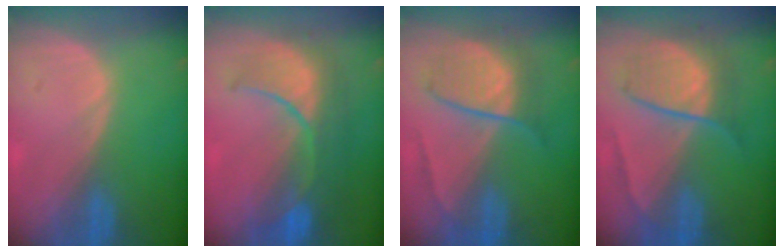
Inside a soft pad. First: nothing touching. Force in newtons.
{"total": 10.5, "press": 9.2, "slide": 5.0}
{"total": 6.7, "press": 6.7, "slide": 0.1}
{"total": 7.3, "press": 7.3, "slide": 0.2}